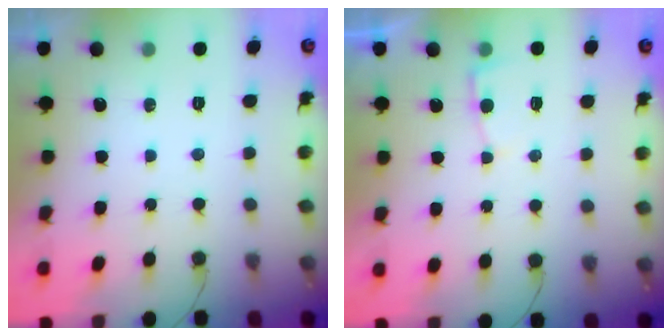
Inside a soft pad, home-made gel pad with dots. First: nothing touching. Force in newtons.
{"total": 2.6, "press": 2.6, "slide": 0.3}